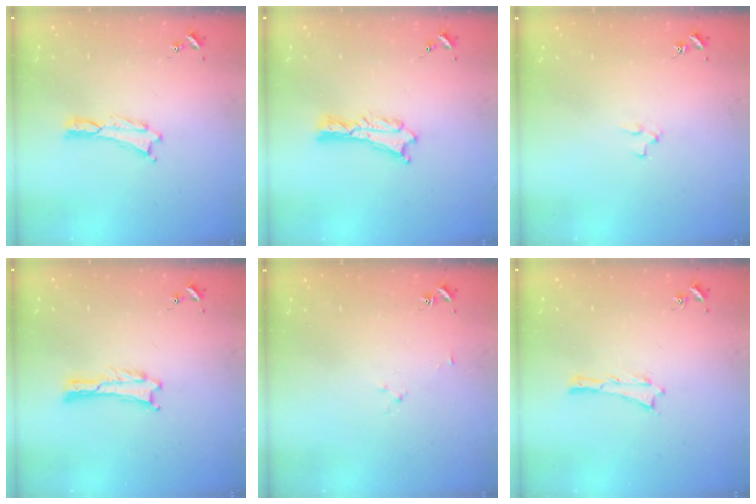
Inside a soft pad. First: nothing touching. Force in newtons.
{"total": 1.3, "press": 1.3, "slide": 0.1}
{"total": 1.9, "press": 1.9, "slide": 0.2}
{"total": 0.0}
{"total": 1.9, "press": 1.9, "slide": 0.3}
{"total": 0.0}